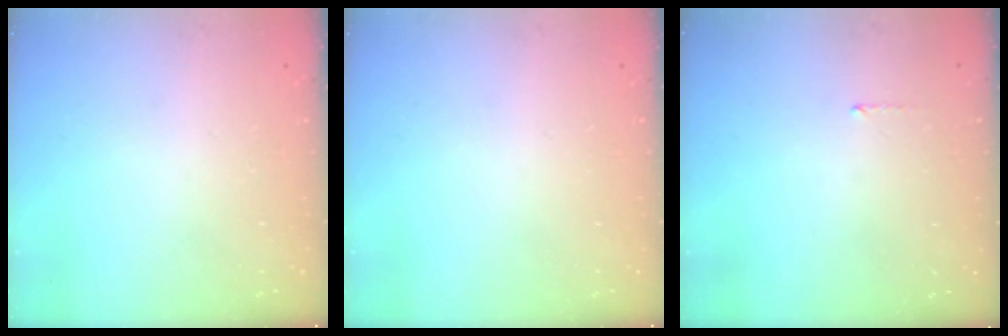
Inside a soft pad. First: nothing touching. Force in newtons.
{"total": 0.0}
{"total": 4.1, "press": 4.0, "slide": 0.4}